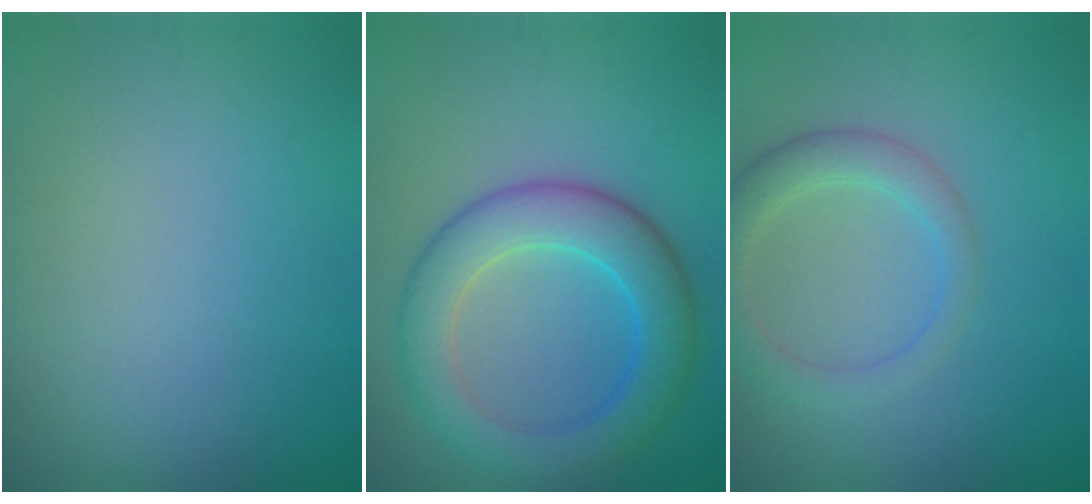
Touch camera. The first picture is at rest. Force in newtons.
{"total": 6.8, "press": 6.8, "slide": 0.4}
{"total": 3.1, "press": 3.1, "slide": 0.2}